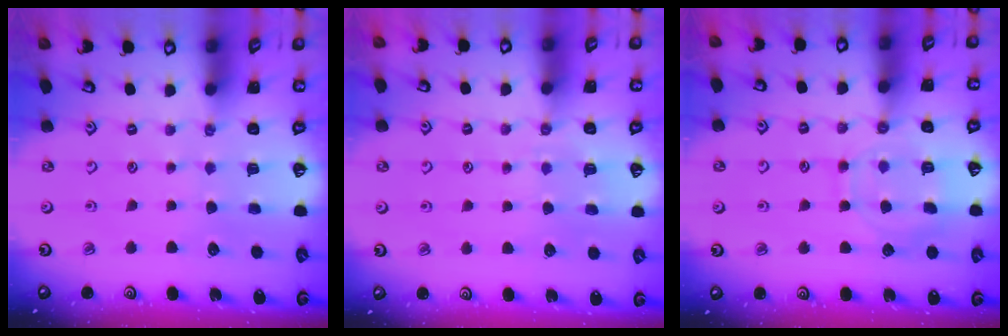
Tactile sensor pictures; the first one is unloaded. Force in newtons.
{"total": 2.9, "press": 2.8, "slide": 0.6}
{"total": 11.2, "press": 11.1, "slide": 1.0}